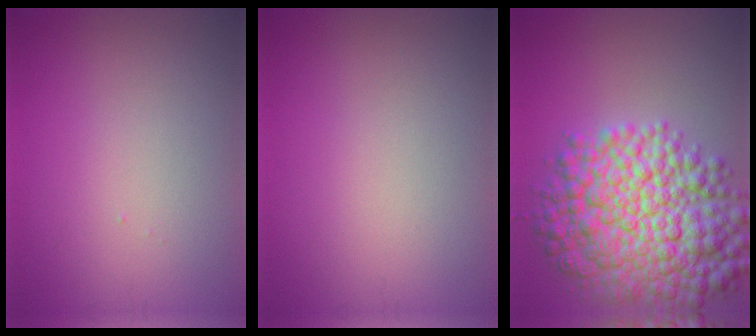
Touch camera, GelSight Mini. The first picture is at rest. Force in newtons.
{"total": 0.0}
{"total": 11.4, "press": 11.4, "slide": 0.1}